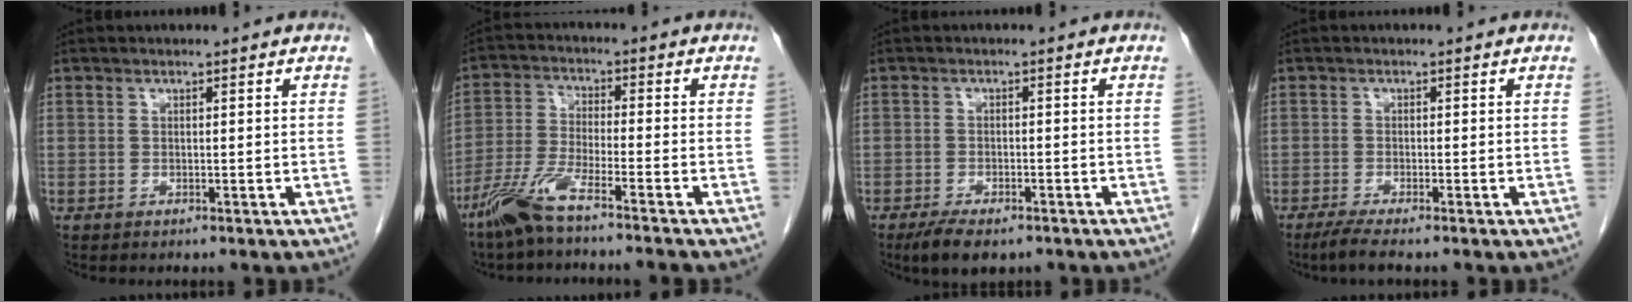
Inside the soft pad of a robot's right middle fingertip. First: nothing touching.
{"total": 7.4, "force": [-5.8, -0.3, 4.7], "torque": [-0.105, -0.023, -0.119]}
{"total": 5.2, "force": [-3.7, 2.0, 3.0], "torque": [-0.051, -0.007, -0.057]}
{"total": 2.7, "force": [-2.1, -0.2, 1.7], "torque": [-0.040, -0.008, -0.043]}